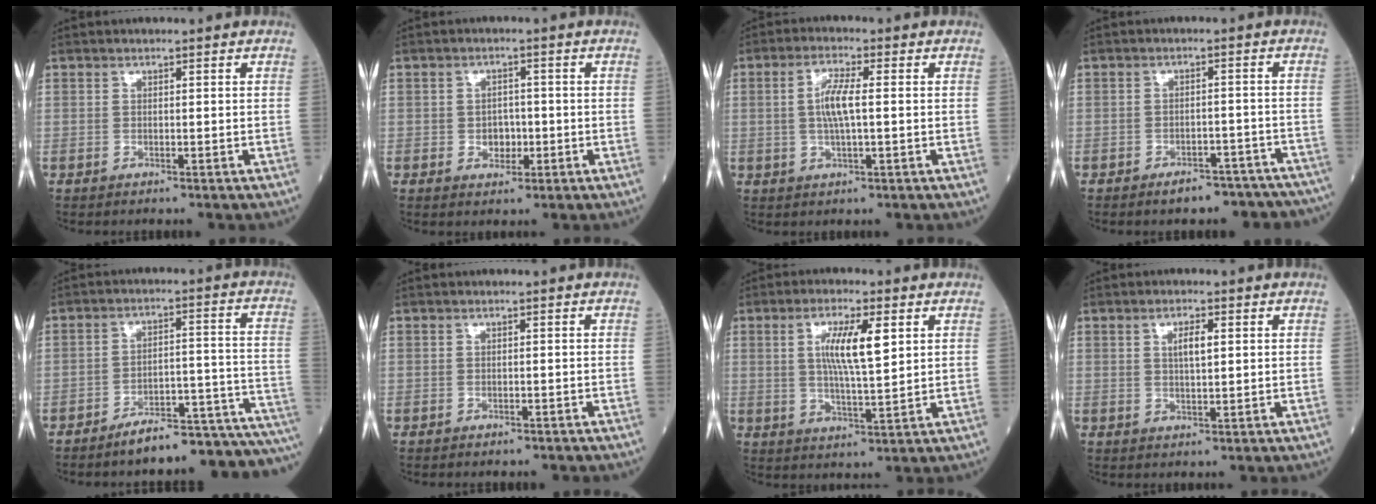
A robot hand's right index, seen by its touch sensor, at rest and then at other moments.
{"total": 3.0, "force": [-0.6, 2.3, 1.8], "torque": [-0.022, 0.005, -0.006]}
{"total": 5.0, "force": [0.3, 0.9, 4.9], "torque": [-0.104, 0.005, 0.004]}
{"total": 10.4, "force": [-8.9, 4.2, 3.3], "torque": [-0.019, 0.021, -0.101]}
{"total": 15.7, "force": [-14.3, 1.9, 6.4], "torque": [-0.032, 0.050, -0.190]}
{"total": 1.6, "force": [-1.4, 0.5, 0.6], "torque": [-0.014, -0.003, -0.015]}
{"total": 7.8, "force": [2.3, 1.2, 7.4], "torque": [-0.136, 0.003, 0.042]}
{"total": 2.9, "force": [0.9, 0.8, 2.7], "torque": [-0.047, 0.001, 0.015]}